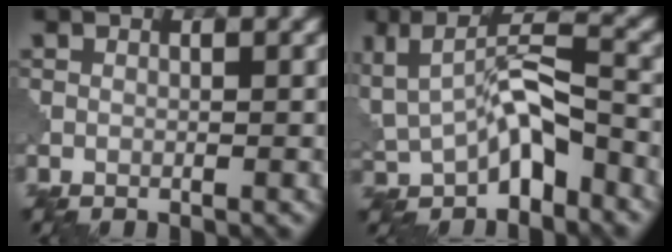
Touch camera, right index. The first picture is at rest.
{"total": 6.0, "force": [-1.9, 2.9, 5.0], "torque": [-0.074, 0.007, -0.039]}